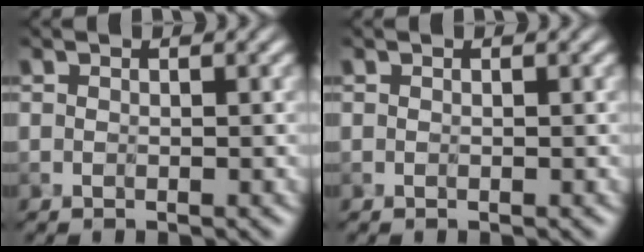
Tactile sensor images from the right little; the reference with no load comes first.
{"total": 0.0}